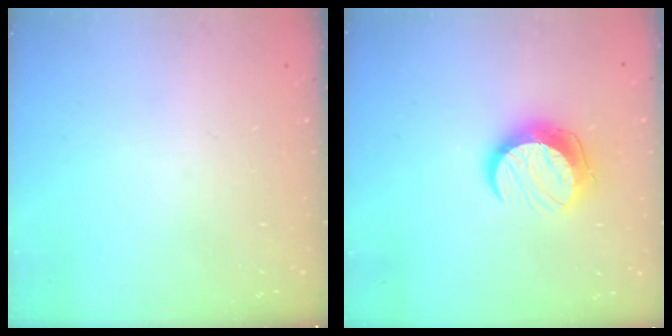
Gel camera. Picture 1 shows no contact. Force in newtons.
{"total": 11.4, "press": 11.4, "slide": 0.6}